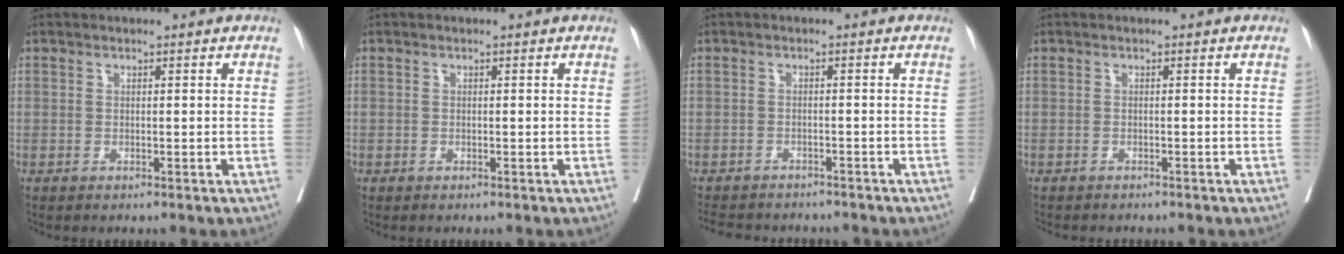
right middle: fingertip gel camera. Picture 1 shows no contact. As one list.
[{"total": 0.7, "force": [-0.2, 0.7, -0.1], "torque": [0.005, 0.008, -0.006]}, {"total": 9.6, "force": [-8.7, 2.8, 2.9], "torque": [-0.057, -0.004, -0.113]}, {"total": 4.2, "force": [-3.7, 0.9, 1.6], "torque": [-0.023, -0.006, -0.045]}]